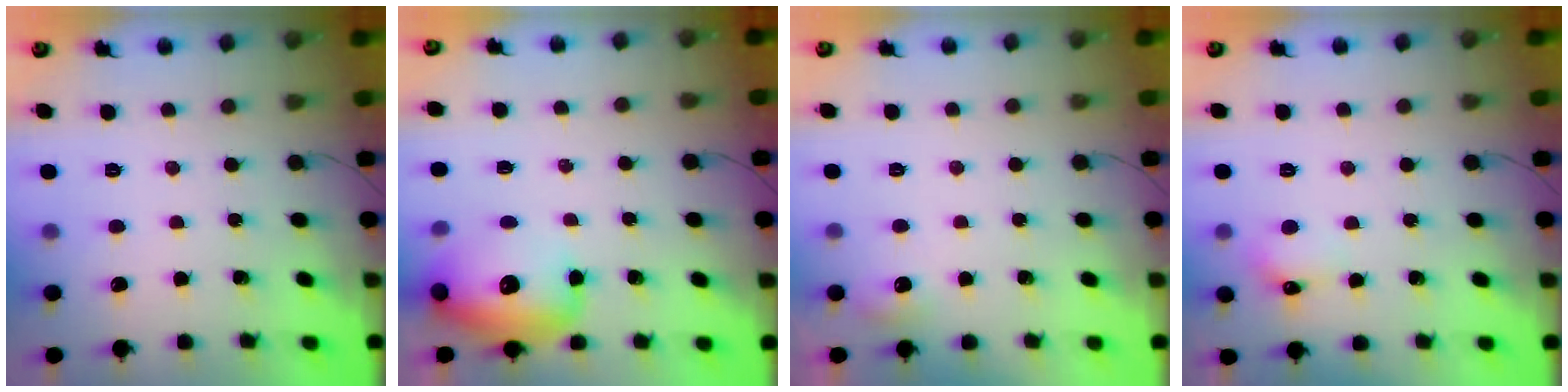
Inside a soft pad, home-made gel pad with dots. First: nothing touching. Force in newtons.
{"total": 16.0, "press": 15.7, "slide": 3.0}
{"total": 4.5, "press": 4.3, "slide": 1.4}
{"total": 5.4, "press": 5.1, "slide": 1.9}